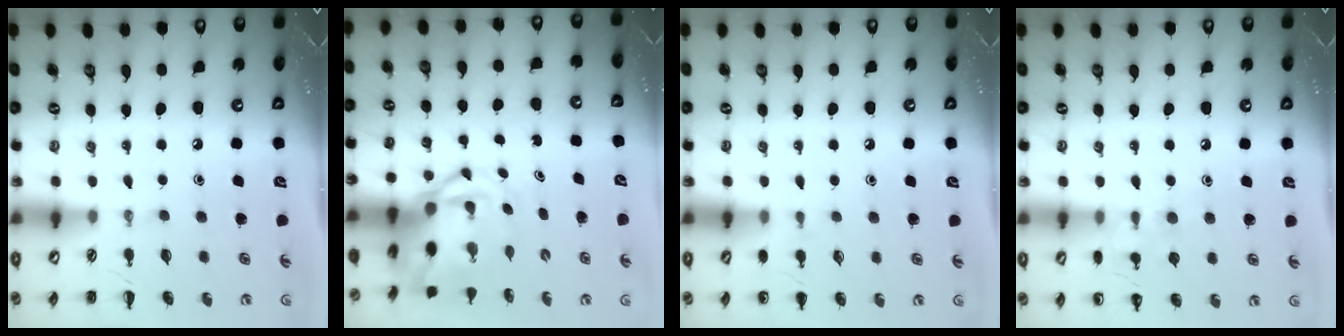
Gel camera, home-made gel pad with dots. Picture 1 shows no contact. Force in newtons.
{"total": 6.3, "press": 6.1, "slide": 1.7}
{"total": 4.3, "press": 4.1, "slide": 1.5}
{"total": 7.7, "press": 7.5, "slide": 1.7}